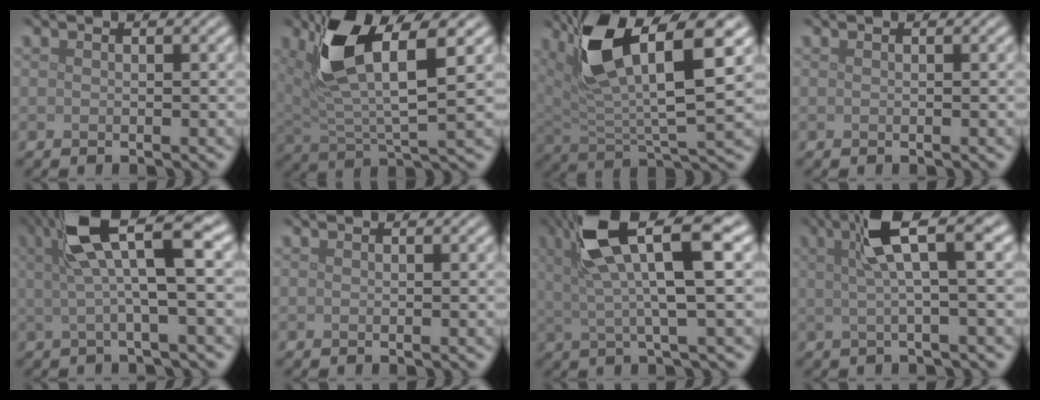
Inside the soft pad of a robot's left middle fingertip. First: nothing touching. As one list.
[{"total": 8.4, "force": [3.7, 2.8, 7.1], "torque": [-0.149, -0.001, 0.064]}, {"total": 10.7, "force": [5.3, 3.5, 8.6], "torque": [-0.161, 0.002, 0.097]}, {"total": 0.0}, {"total": 7.2, "force": [2.2, 1.5, 6.7], "torque": [-0.110, 0.018, 0.028]}, {"total": 0.0}, {"total": 9.2, "force": [3.6, 2.2, 8.1], "torque": [-0.136, 0.017, 0.062]}, {"total": 5.6, "force": [2.0, 1.1, 5.1], "torque": [-0.078, 0.020, 0.028]}]